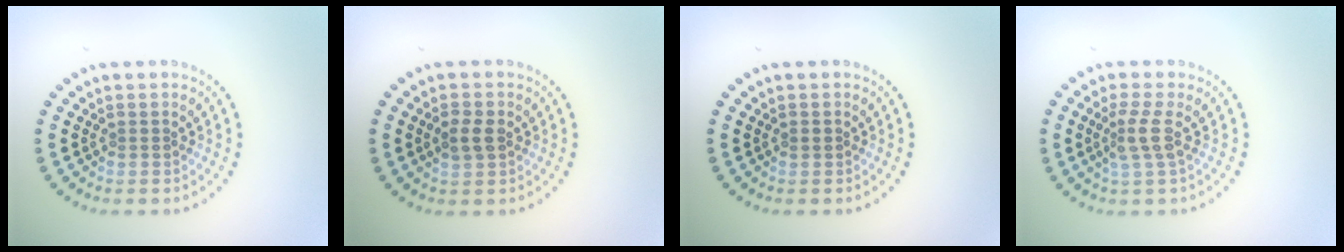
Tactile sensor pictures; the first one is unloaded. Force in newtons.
{"total": 2.1, "press": 2.1, "slide": 0.3}
{"total": 0.8, "press": 0.7, "slide": 0.1}
{"total": 2.3, "press": 1.7, "slide": 1.6}